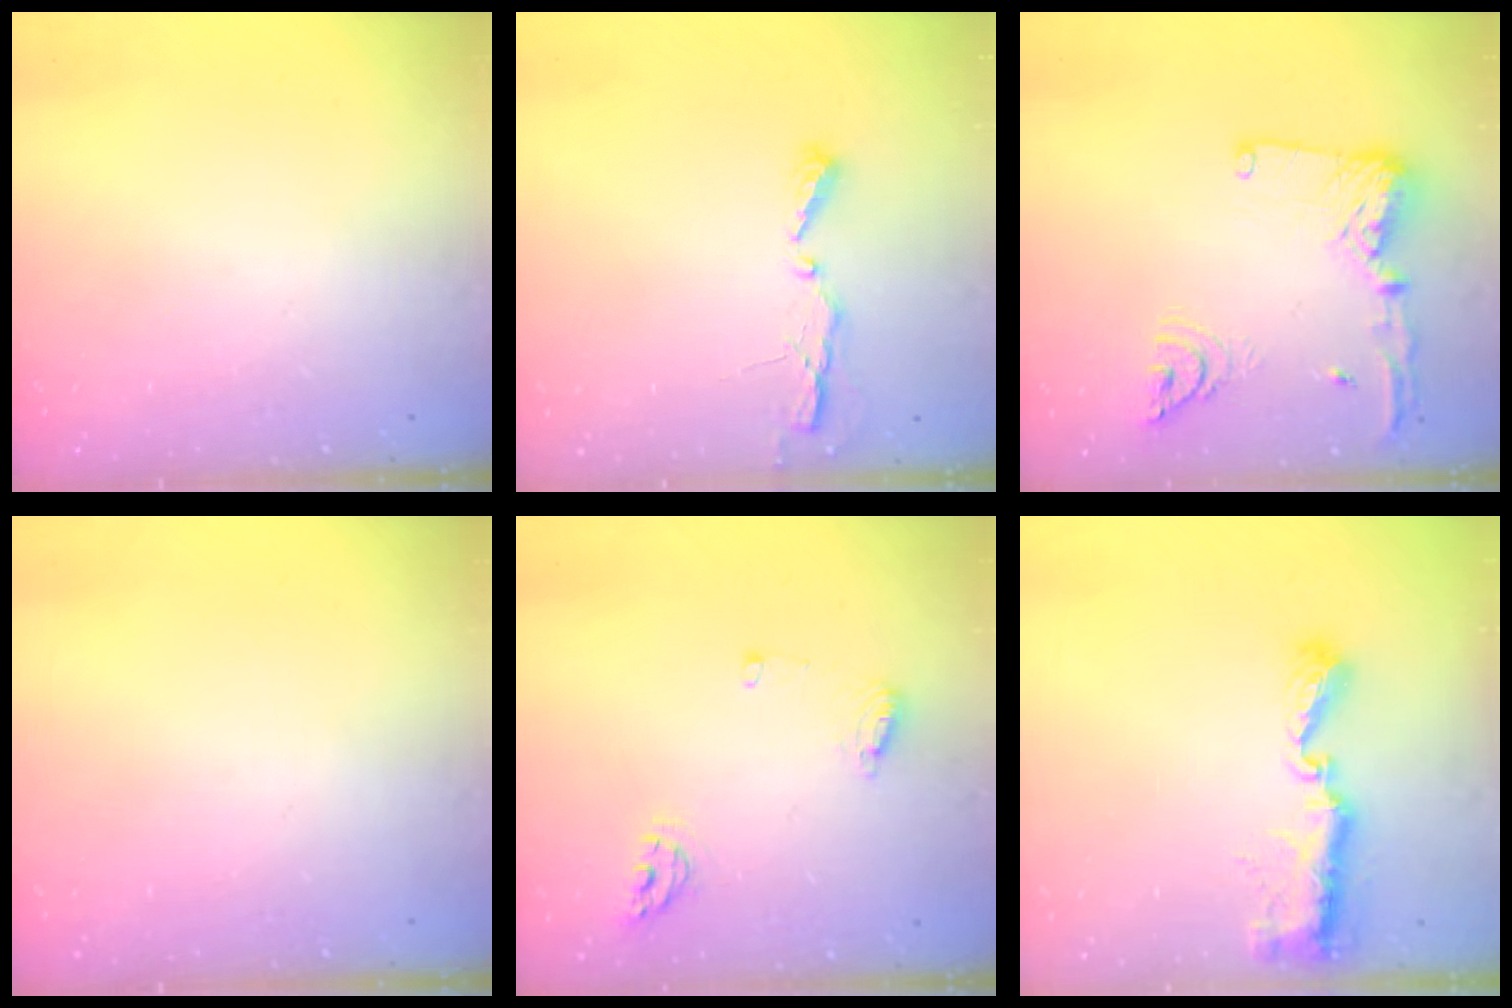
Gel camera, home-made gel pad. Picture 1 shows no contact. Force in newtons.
{"total": 4.5, "press": 4.5, "slide": 0.4}
{"total": 16.7, "press": 16.5, "slide": 2.8}
{"total": 0.0}
{"total": 6.9, "press": 6.8, "slide": 0.9}
{"total": 9.2, "press": 9.2, "slide": 0.4}